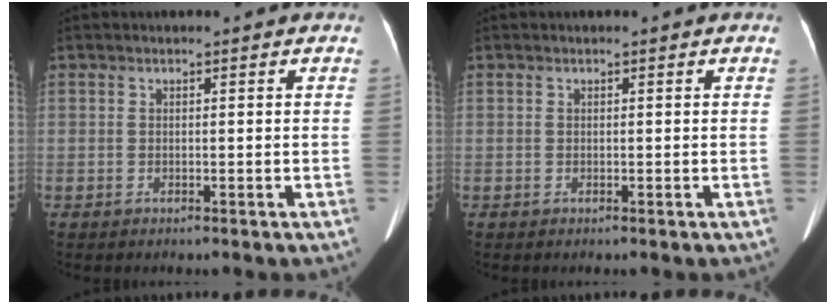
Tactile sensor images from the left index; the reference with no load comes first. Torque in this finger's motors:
{"motor_torque": [0.04, 0.01, 0.00, 0.01]}